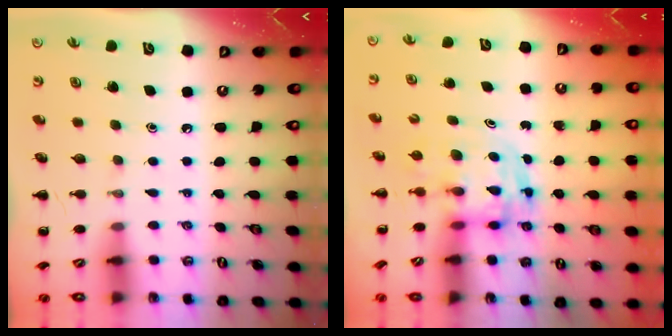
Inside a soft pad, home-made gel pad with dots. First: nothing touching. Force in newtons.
{"total": 3.6, "press": 3.6, "slide": 0.7}